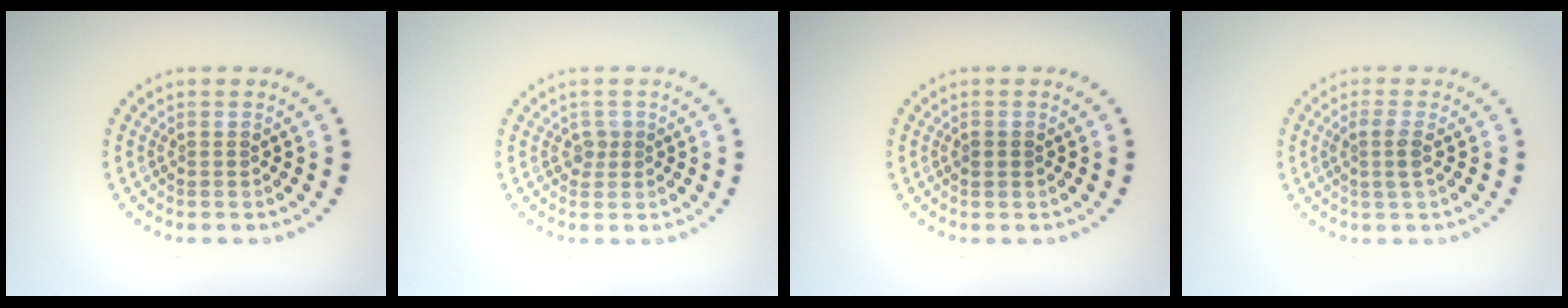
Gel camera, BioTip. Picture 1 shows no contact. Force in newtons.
{"total": 1.0, "press": 0.9, "slide": 0.6}
{"total": 1.1, "press": 1.1, "slide": 0.2}
{"total": 1.6, "press": 1.4, "slide": 0.9}